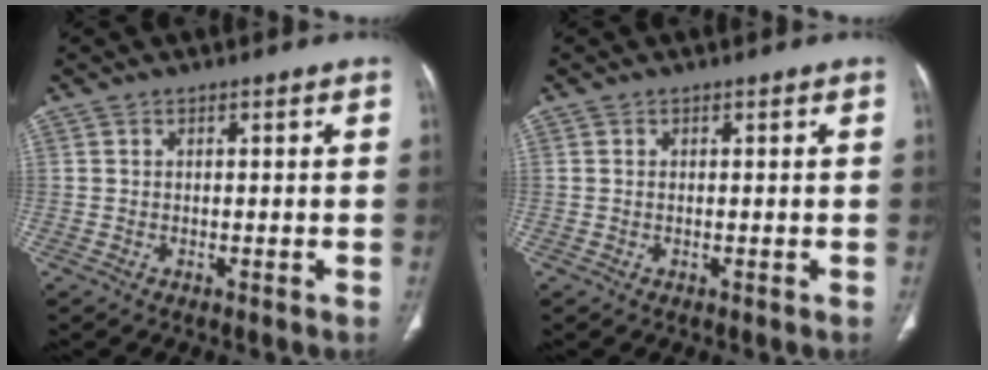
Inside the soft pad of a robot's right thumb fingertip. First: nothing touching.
{"total": 0.0}